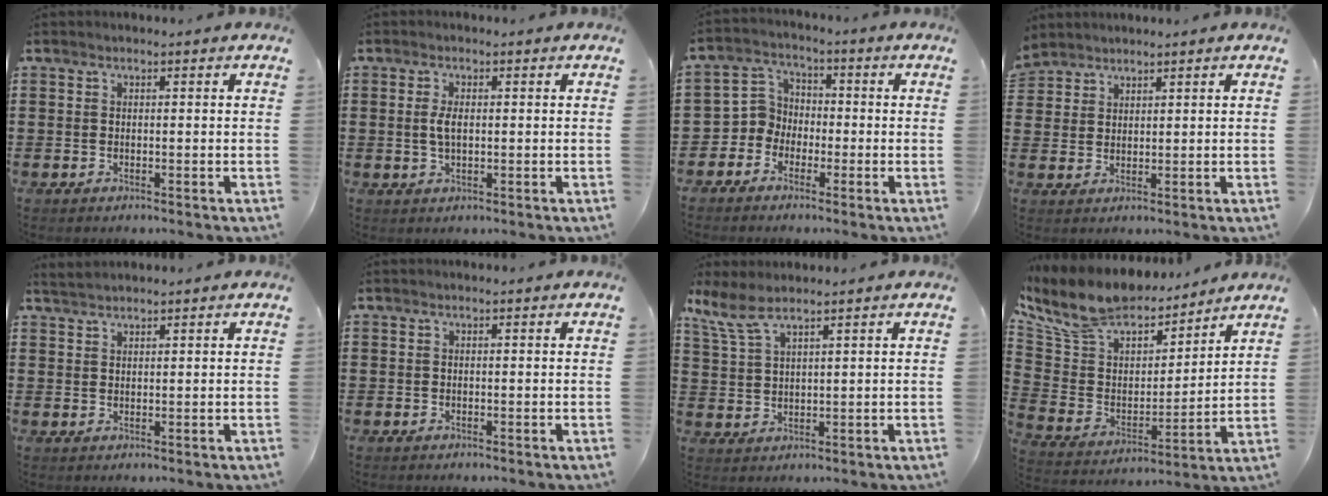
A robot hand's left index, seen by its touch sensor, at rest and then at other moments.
{"total": 3.0, "force": [0.3, 1.3, 2.7], "torque": [-0.063, 0.001, 0.001]}
{"total": 4.7, "force": [-2.5, 4.0, 0.5], "torque": [-0.040, 0.005, -0.059]}
{"total": 2.7, "force": [2.4, 1.2, -0.3], "torque": [-0.003, 0.001, 0.048]}
{"total": 1.7, "force": [1.7, 0.1, 0.3], "torque": [-0.010, 0.003, 0.034]}
{"total": 0.0}
{"total": 5.2, "force": [3.8, 1.2, 3.3], "torque": [-0.083, -0.008, 0.068]}
{"total": 11.5, "force": [10.2, 4.2, 3.2], "torque": [-0.118, -0.065, 0.183]}